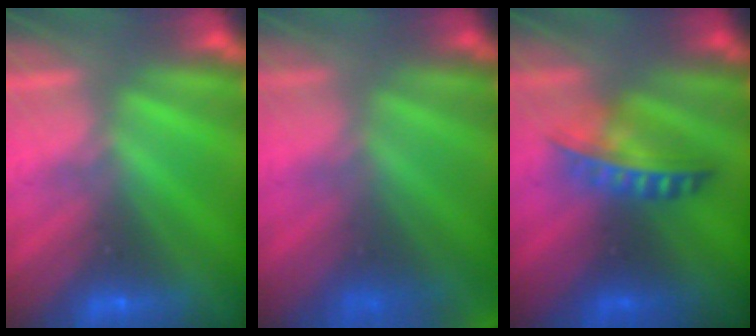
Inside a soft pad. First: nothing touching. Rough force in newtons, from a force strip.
{"total": 8.0}
{"total": 5.9}